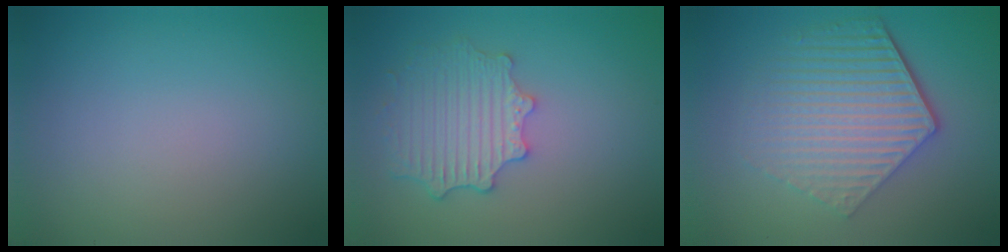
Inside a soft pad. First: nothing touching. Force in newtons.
{"total": 4.5, "press": 3.8, "slide": 2.4}
{"total": 6.2, "press": 4.5, "slide": 4.3}